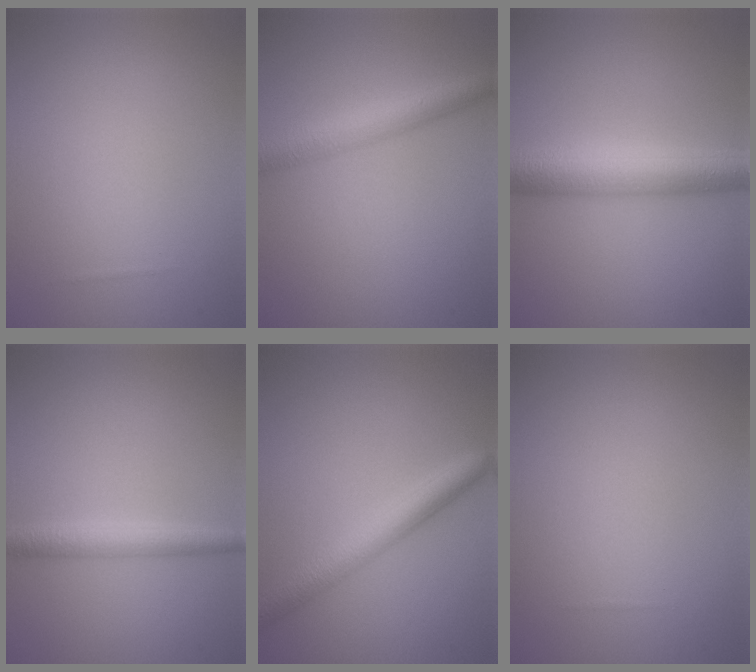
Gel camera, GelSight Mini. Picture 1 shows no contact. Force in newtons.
{"total": 4.1, "press": 4.1, "slide": 0.1}
{"total": 6.4, "press": 6.4, "slide": 0.0}
{"total": 2.7, "press": 2.7, "slide": 0.0}
{"total": 4.1, "press": 4.1, "slide": 0.1}
{"total": 0.0}